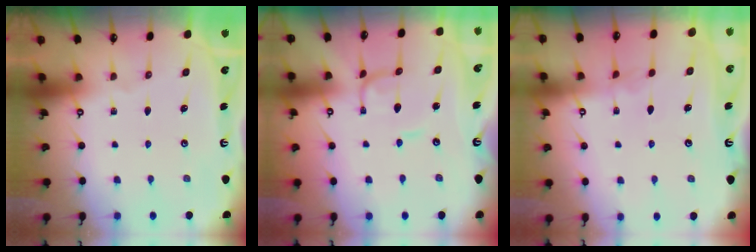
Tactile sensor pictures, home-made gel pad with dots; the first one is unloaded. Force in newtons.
{"total": 1.2, "press": 1.2, "slide": 0.3}
{"total": 2.3, "press": 2.3, "slide": 0.4}